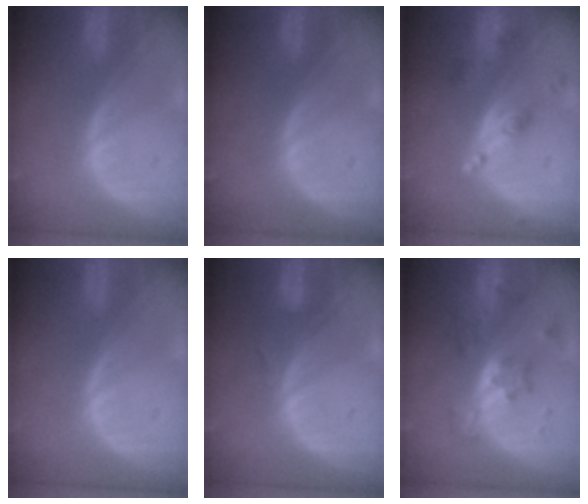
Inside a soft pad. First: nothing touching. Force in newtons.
{"total": 0.0}
{"total": 5.3, "press": 4.8, "slide": 2.2}
{"total": 0.0}
{"total": 2.5, "press": 2.5, "slide": 0.2}
{"total": 7.2, "press": 6.5, "slide": 3.1}